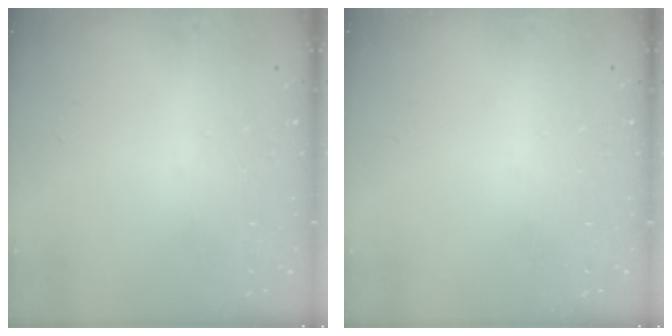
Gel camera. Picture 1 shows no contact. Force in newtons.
{"total": 0.0}